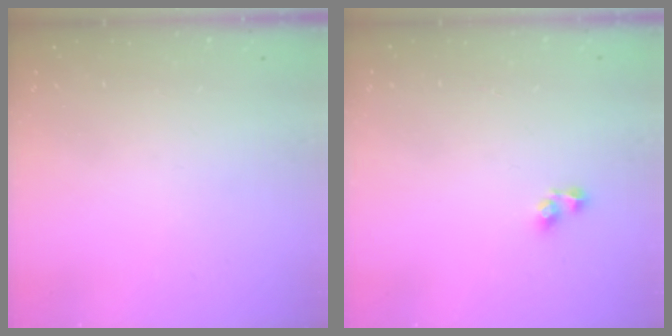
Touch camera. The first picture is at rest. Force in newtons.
{"total": 3.6, "press": 3.6, "slide": 0.1}